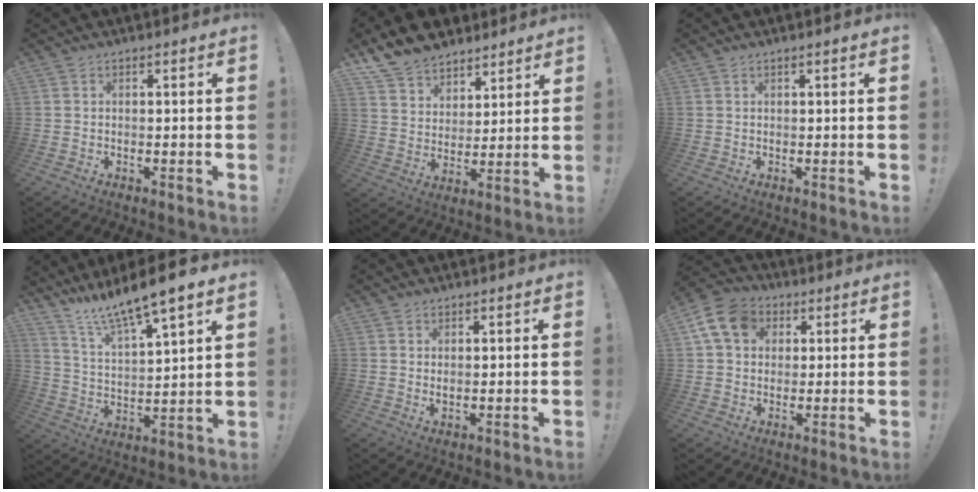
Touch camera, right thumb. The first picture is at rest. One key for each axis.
{"total": 11.8, "fx": 9.8, "fy": 6.2, "fz": 2.1, "tx": -0.054, "ty": -0.076, "tz": 0.193}
{"total": 0.5, "fx": 0.3, "fy": -0.1, "fz": 0.4, "tx": -0.012, "ty": 0.002, "tz": 0.006}
{"total": 11.9, "fx": 10.5, "fy": 0.7, "fz": 5.6, "tx": -0.114, "ty": -0.083, "tz": 0.178}
{"total": 1.4, "fx": 1.0, "fy": 0.7, "fz": 0.7, "tx": -0.001, "ty": -0.007, "tz": 0.017}
{"total": 12.8, "fx": 4.2, "fy": 10.0, "fz": 6.8, "tx": -0.115, "ty": -0.002, "tz": 0.087}